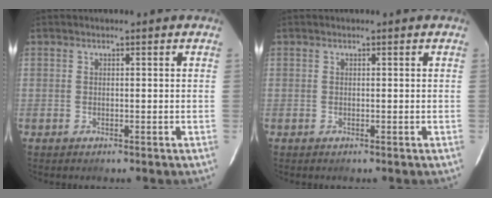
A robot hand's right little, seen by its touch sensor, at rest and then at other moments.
{"total": 0.0}